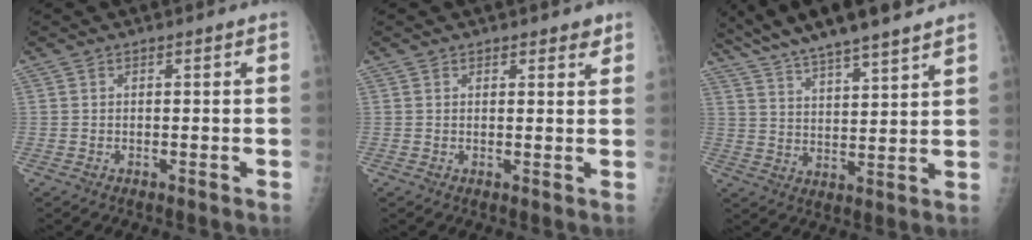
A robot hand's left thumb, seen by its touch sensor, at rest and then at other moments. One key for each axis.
{"total": 2.1, "fx": 1.6, "fy": 1.1, "fz": 0.9, "tx": 0.005, "ty": -0.008, "tz": 0.017}
{"total": 16.0, "fx": 13.2, "fy": 2.2, "fz": 8.8, "tx": -0.137, "ty": -0.031, "tz": 0.223}